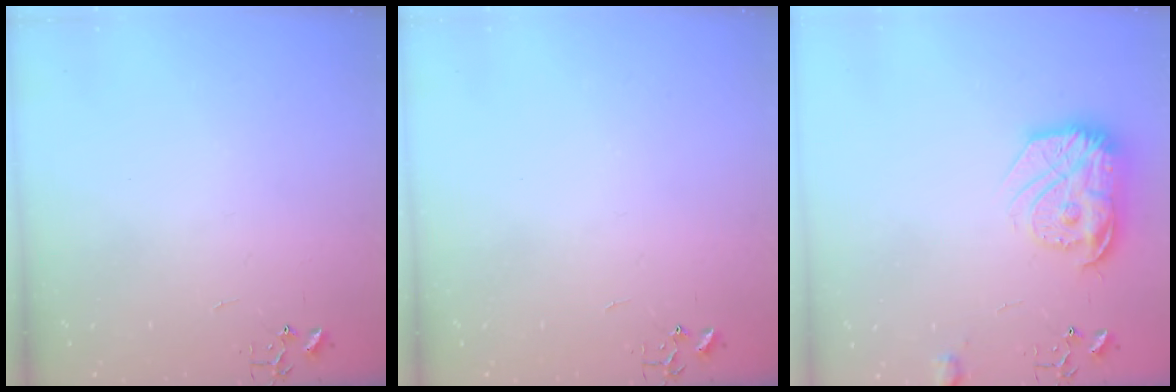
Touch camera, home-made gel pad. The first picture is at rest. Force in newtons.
{"total": 0.0}
{"total": 17.9, "press": 17.9, "slide": 1.2}